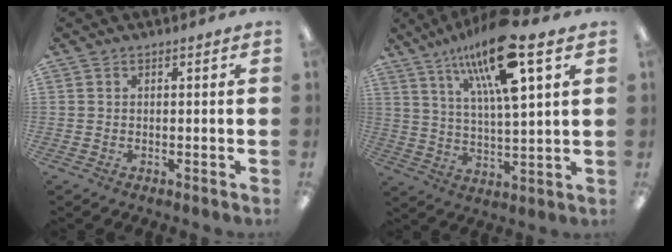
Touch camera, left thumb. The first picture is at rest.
{"total": 17.7, "force": [10.7, 4.2, 13.4], "torque": [-0.245, -0.047, 0.169]}